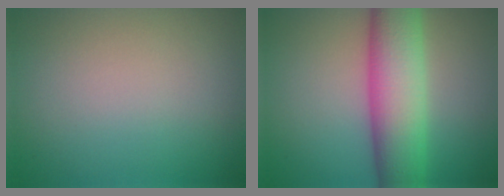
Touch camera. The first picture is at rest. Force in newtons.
{"total": 8.7, "press": 8.7, "slide": 0.6}